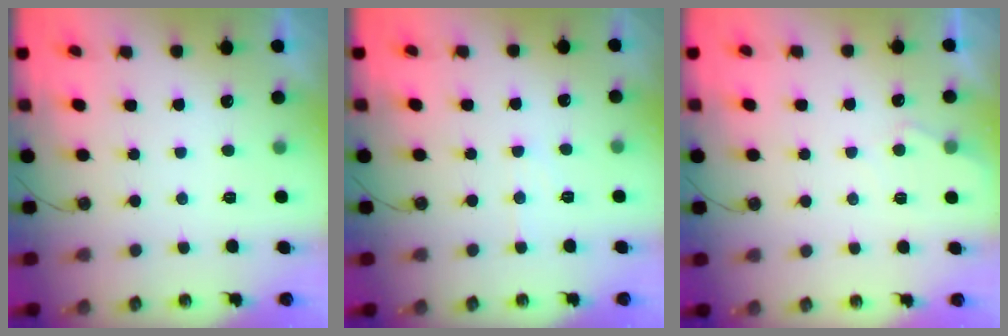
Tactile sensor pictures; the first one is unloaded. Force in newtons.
{"total": 5.2, "press": 5.2, "slide": 0.5}
{"total": 4.6, "press": 4.5, "slide": 0.5}